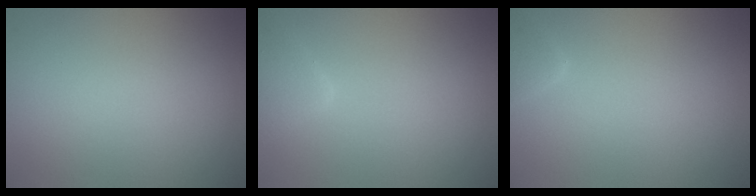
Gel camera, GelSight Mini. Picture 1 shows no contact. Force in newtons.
{"total": 2.5, "press": 2.5, "slide": 0.2}
{"total": 1.4, "press": 1.4, "slide": 0.1}